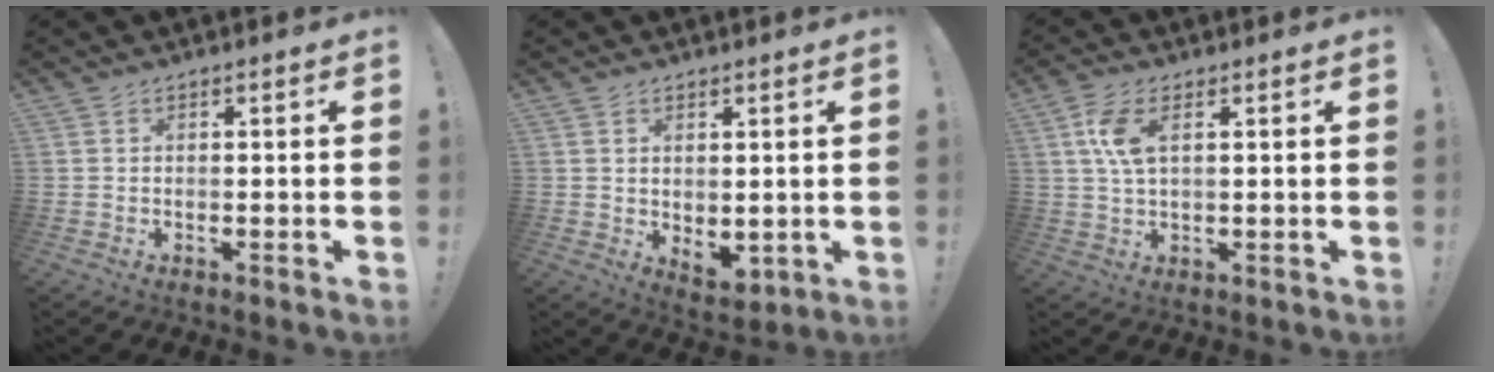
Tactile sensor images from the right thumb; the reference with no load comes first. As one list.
[{"total": 3.8, "force": [0.9, 2.3, 2.9], "torque": [-0.026, -0.012, 0.022]}, {"total": 7.5, "force": [2.3, 3.6, 6.1], "torque": [-0.126, -0.002, 0.040]}]